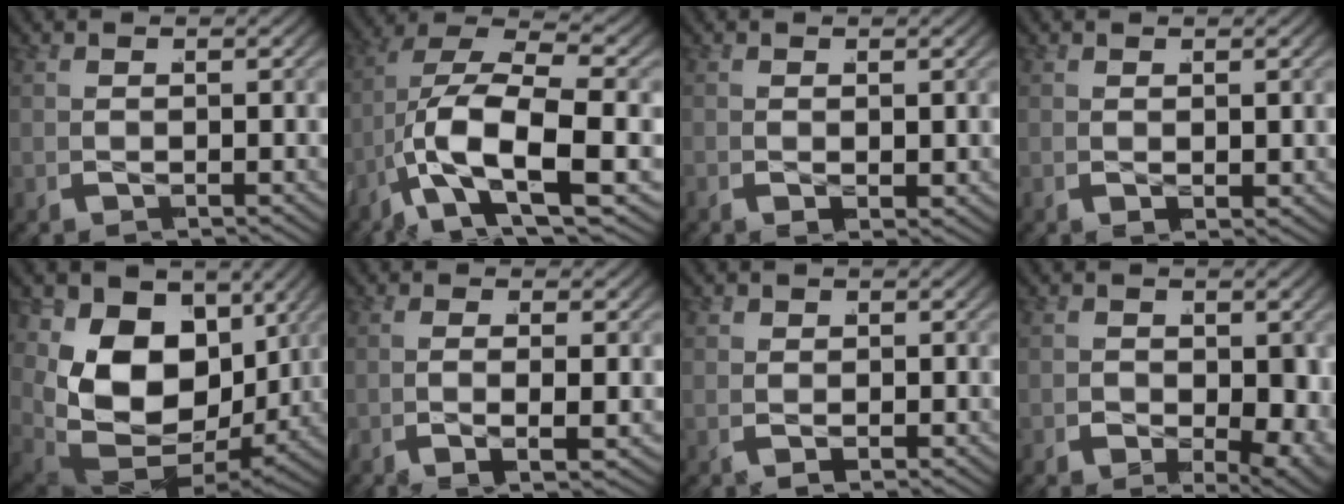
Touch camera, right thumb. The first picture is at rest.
{"total": 12.3, "force": [-1.6, 7.1, 9.9], "torque": [-0.239, -0.042, -0.010]}
{"total": 0.7, "force": [-0.1, 0.6, 0.4], "torque": [-0.012, -0.009, 0.001]}
{"total": 0.6, "force": [0.2, 0.3, 0.4], "torque": [-0.007, -0.006, 0.006]}
{"total": 19.7, "force": [-0.6, 14.4, 13.5], "torque": [-0.285, -0.061, 0.016]}
{"total": 2.6, "force": [-0.7, 0.8, 2.4], "torque": [-0.053, -0.003, -0.017]}
{"total": 1.0, "force": [0.4, 0.8, 0.3], "torque": [-0.005, -0.007, 0.010]}
{"total": 5.8, "force": [-1.0, 3.6, 4.4], "torque": [-0.078, -0.037, 0.003]}